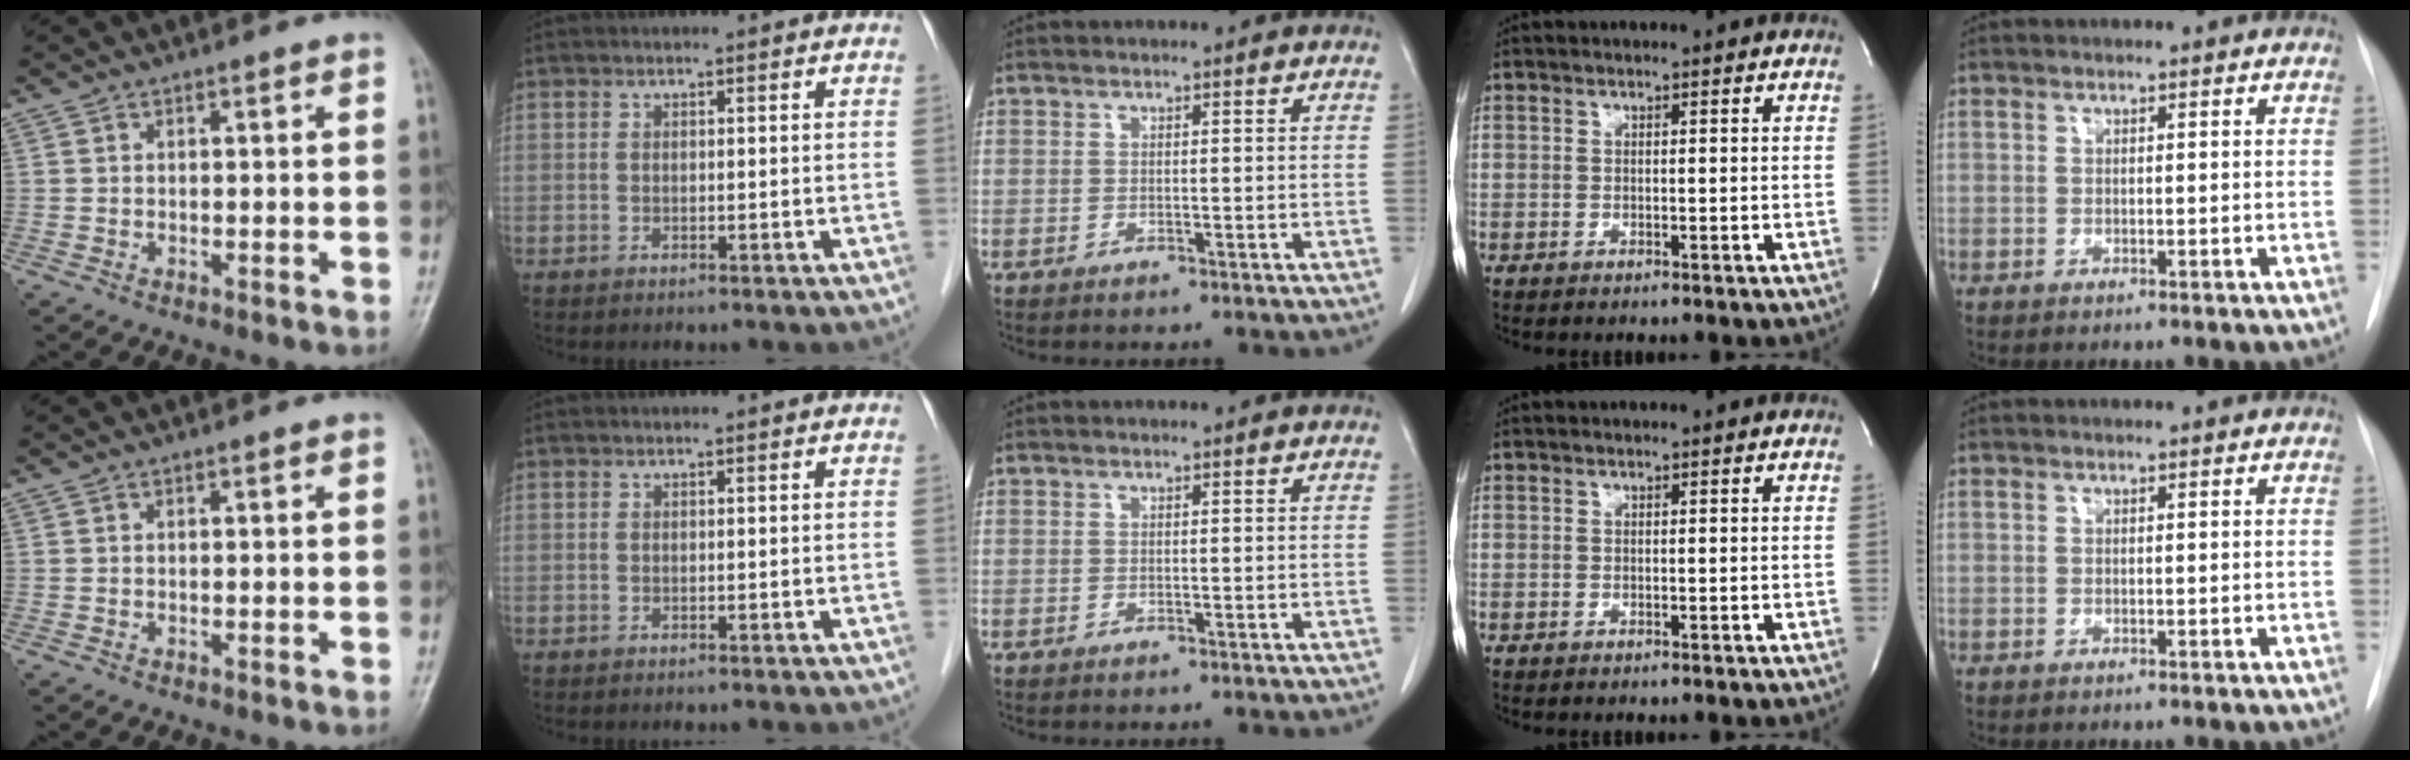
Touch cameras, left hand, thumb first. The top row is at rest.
{}